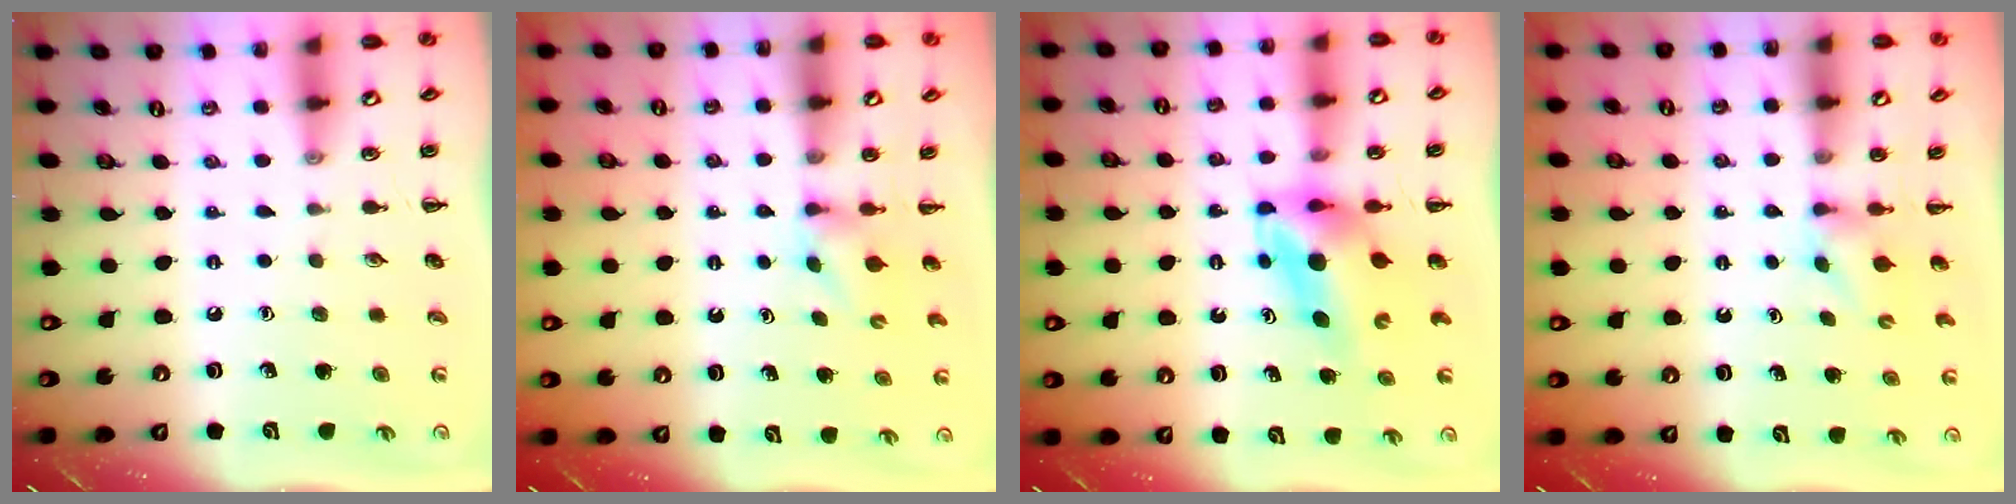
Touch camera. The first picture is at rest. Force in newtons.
{"total": 2.5, "press": 2.3, "slide": 0.9}
{"total": 5.1, "press": 4.9, "slide": 1.2}
{"total": 2.5, "press": 2.3, "slide": 0.9}